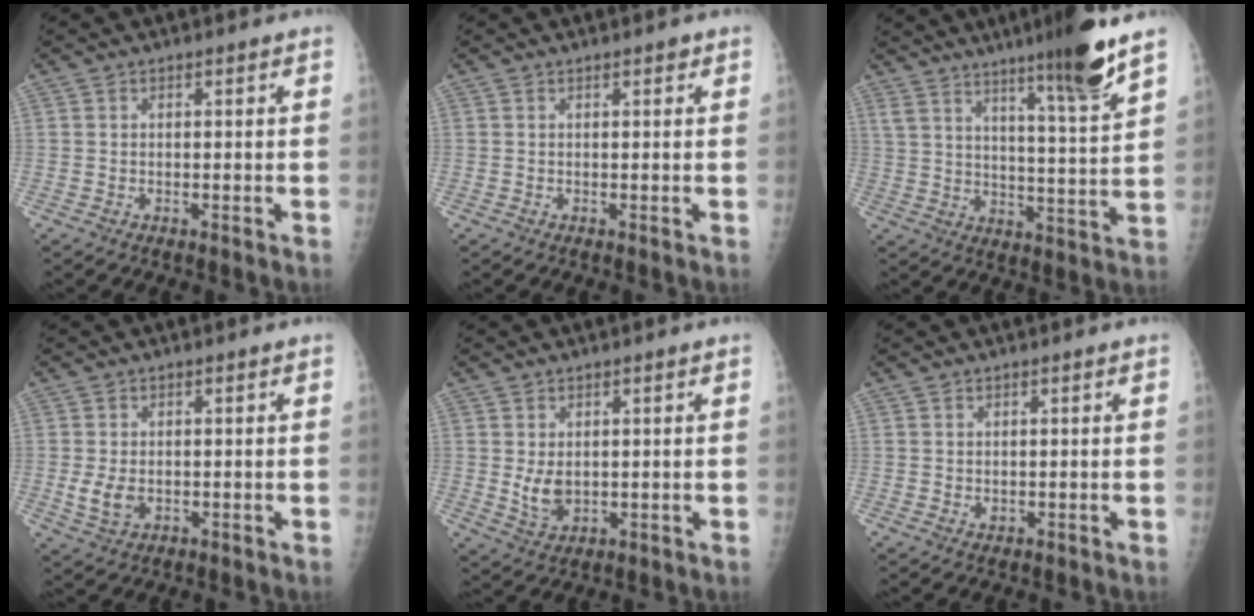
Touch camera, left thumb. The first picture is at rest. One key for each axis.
{"total": 0.8, "fx": 0.5, "fy": 0.3, "fz": 0.6, "tx": -0.006, "ty": 0.000, "tz": 0.005}
{"total": 13.9, "fx": 9.5, "fy": 0.2, "fz": 10.1, "tx": -0.151, "ty": -0.058, "tz": 0.149}
{"total": 4.3, "fx": -0.5, "fy": 2.9, "fz": 3.1, "tx": -0.057, "ty": -0.003, "tz": -0.003}
{"total": 4.9, "fx": 0.4, "fy": 3.3, "fz": 3.5, "tx": -0.048, "ty": -0.012, "tz": 0.019}
{"total": 1.1, "fx": 0.2, "fy": 0.8, "fz": 0.7, "tx": -0.006, "ty": -0.002, "tz": 0.007}